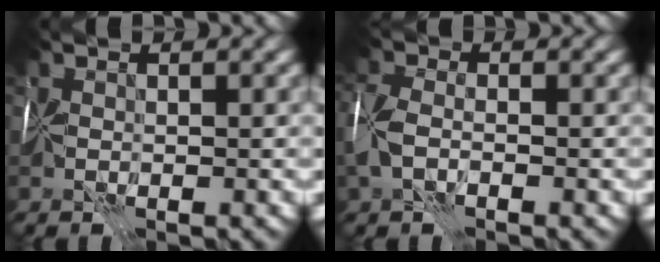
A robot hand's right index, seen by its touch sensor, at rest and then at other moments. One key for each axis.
{"total": 3.5, "fx": -1.3, "fy": 2.1, "fz": 2.5, "tx": -0.064, "ty": 0.003, "tz": -0.033}